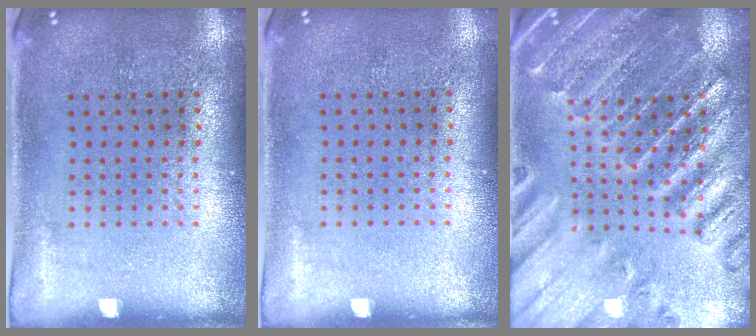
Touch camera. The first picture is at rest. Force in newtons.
{"total": 0.0}
{"total": 2.7, "press": 2.7, "slide": 0.4}